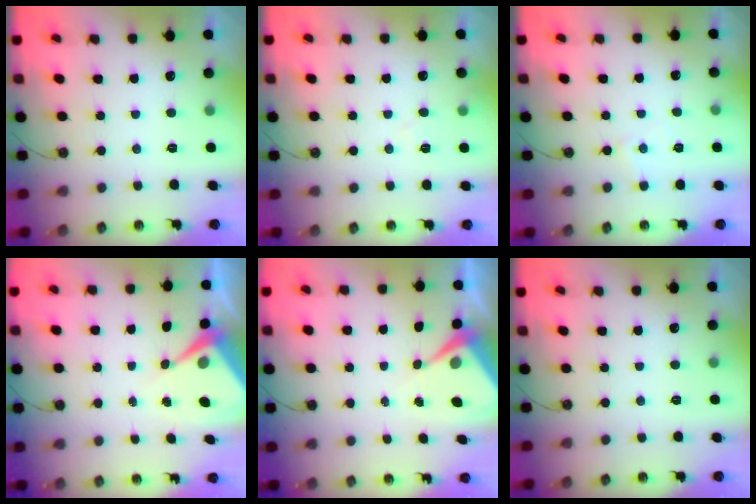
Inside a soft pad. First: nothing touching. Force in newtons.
{"total": 4.2, "press": 4.2, "slide": 0.8}
{"total": 3.5, "press": 3.4, "slide": 0.5}
{"total": 6.6, "press": 6.5, "slide": 0.7}
{"total": 5.4, "press": 5.4, "slide": 0.6}
{"total": 0.0}